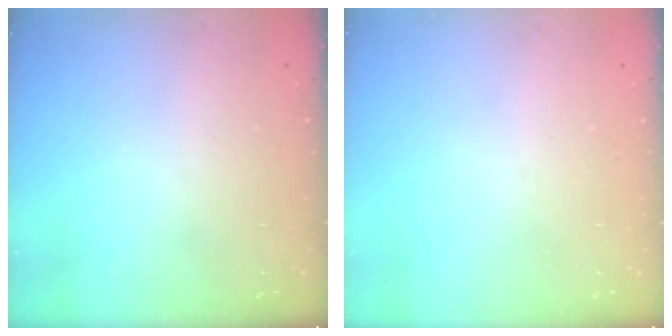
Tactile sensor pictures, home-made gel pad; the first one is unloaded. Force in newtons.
{"total": 0.0}